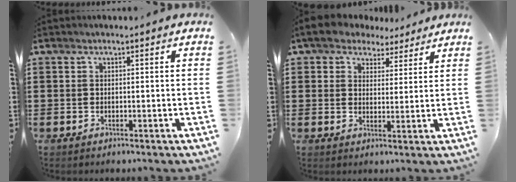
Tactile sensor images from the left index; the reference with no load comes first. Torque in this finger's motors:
{"motor_torque": [2.14, 0.00, 1.00, 0.21]}